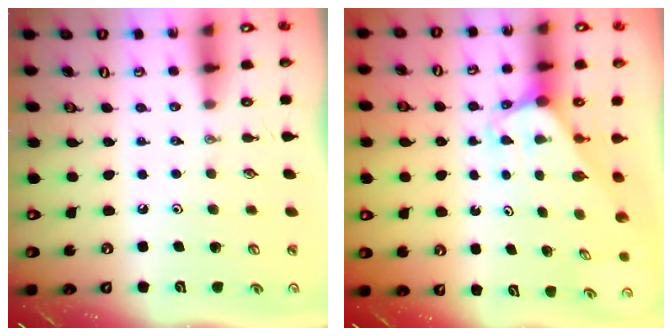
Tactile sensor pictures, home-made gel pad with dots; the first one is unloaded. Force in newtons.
{"total": 1.9, "press": 1.9, "slide": 0.1}